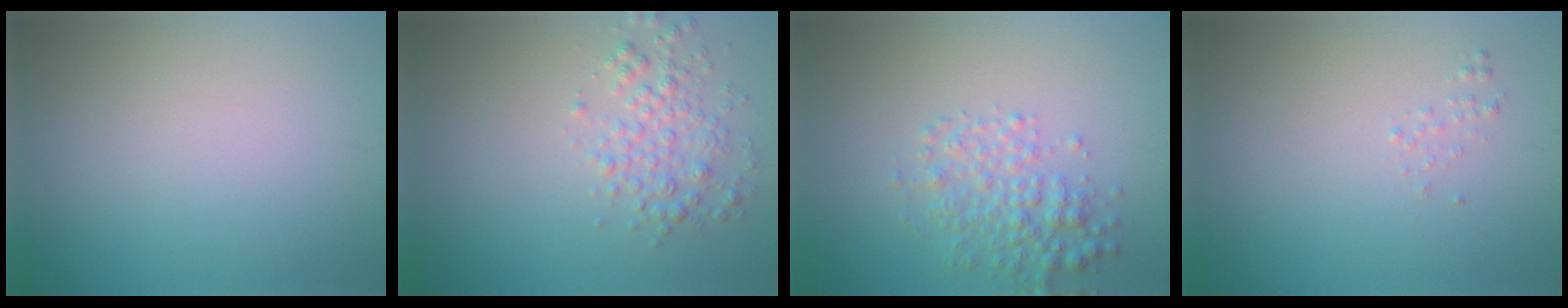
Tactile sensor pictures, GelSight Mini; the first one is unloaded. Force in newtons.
{"total": 2.9, "press": 2.9, "slide": 0.1}
{"total": 3.3, "press": 3.3, "slide": 0.1}
{"total": 0.6, "press": 0.6, "slide": 0.1}